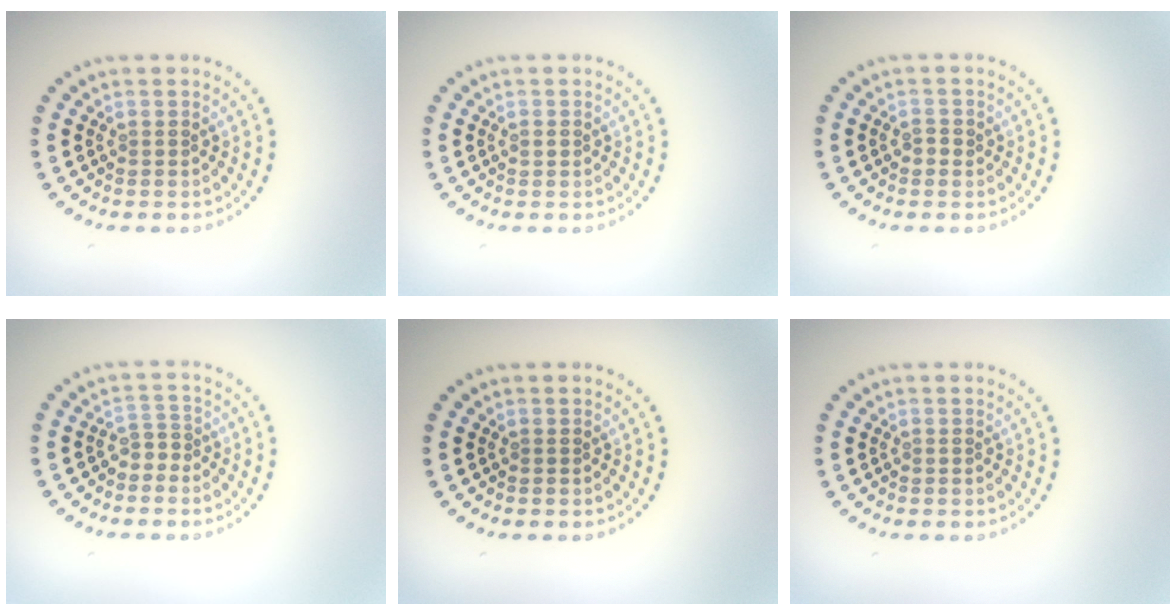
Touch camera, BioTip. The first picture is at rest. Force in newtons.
{"total": 0.7, "press": 0.7, "slide": 0.1}
{"total": 1.1, "press": 1.0, "slide": 0.2}
{"total": 1.5, "press": 1.2, "slide": 1.0}
{"total": 0.0}
{"total": 0.0}